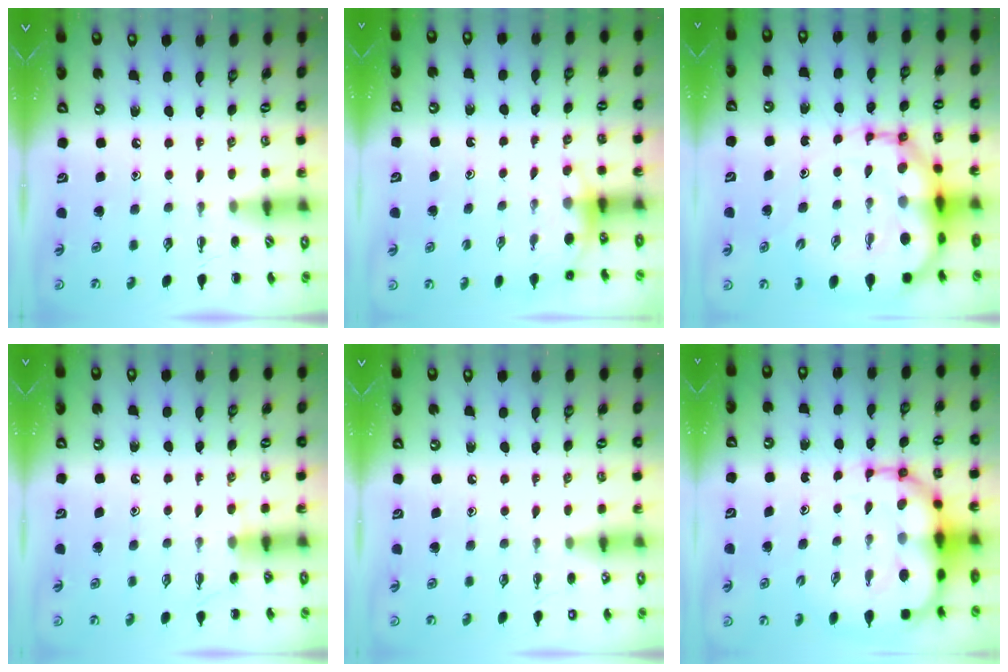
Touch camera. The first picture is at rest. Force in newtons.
{"total": 3.9, "press": 3.7, "slide": 1.3}
{"total": 14.3, "press": 13.8, "slide": 4.0}
{"total": 3.0, "press": 2.9, "slide": 0.9}
{"total": 1.4, "press": 1.4, "slide": 0.1}
{"total": 13.4, "press": 12.9, "slide": 3.6}